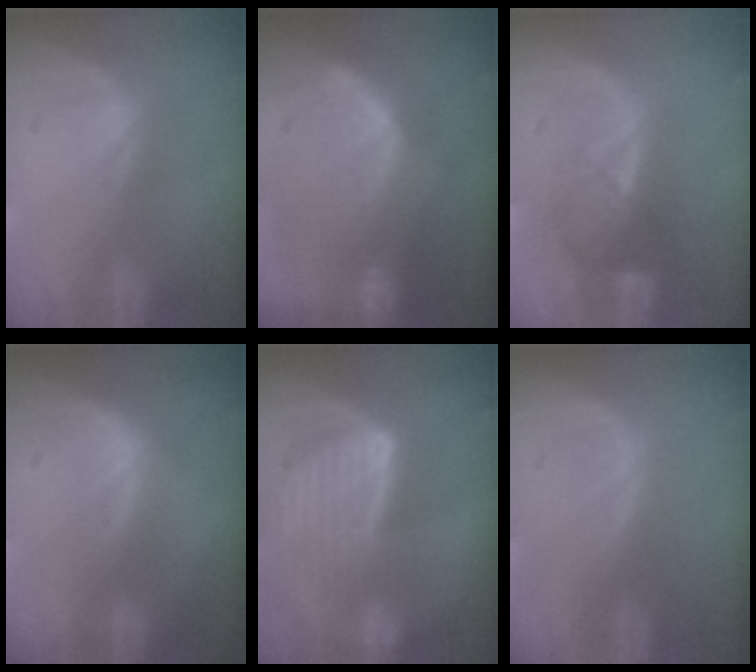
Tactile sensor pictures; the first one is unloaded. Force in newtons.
{"total": 10.0, "press": 9.0, "slide": 4.4}
{"total": 4.4, "press": 3.8, "slide": 2.2}
{"total": 1.3, "press": 1.3, "slide": 0.1}
{"total": 9.3, "press": 8.1, "slide": 4.6}
{"total": 0.0}